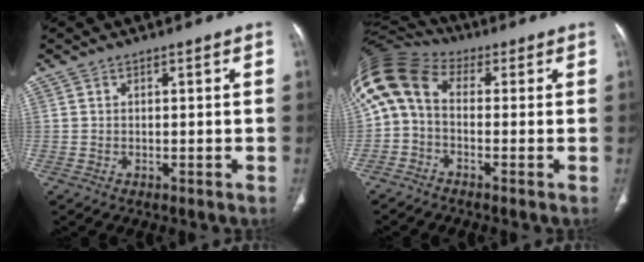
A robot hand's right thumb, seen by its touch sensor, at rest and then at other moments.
{"total": 11.8, "force": [0.3, 7.5, 9.1], "torque": [-0.182, 0.041, -0.012]}